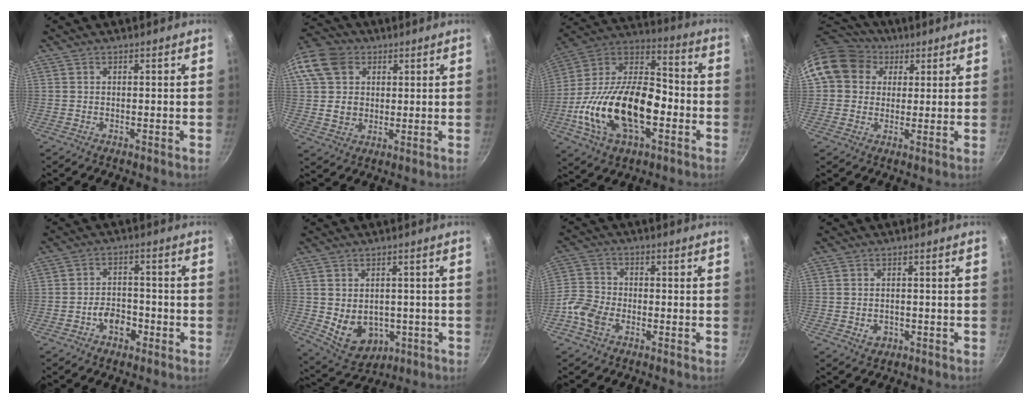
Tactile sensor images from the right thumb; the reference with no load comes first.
{"total": 14.6, "force": [4.4, 11.9, 7.2], "torque": [-0.133, 0.011, 0.075]}
{"total": 25.7, "force": [-6.4, 14.4, 20.4], "torque": [-0.361, 0.048, -0.126]}
{"total": 13.0, "force": [4.7, 11.0, 5.2], "torque": [-0.079, 0.018, 0.073]}
{"total": 5.7, "force": [-2.6, 3.7, 3.3], "torque": [-0.032, 0.025, -0.047]}
{"total": 10.0, "force": [-1.6, 7.6, 6.2], "torque": [-0.071, -0.008, 0.000]}
{"total": 6.9, "force": [-3.1, 3.9, 4.7], "torque": [-0.107, 0.020, -0.079]}
{"total": 2.8, "force": [-0.9, 2.3, 1.5], "torque": [-0.017, 0.008, -0.007]}